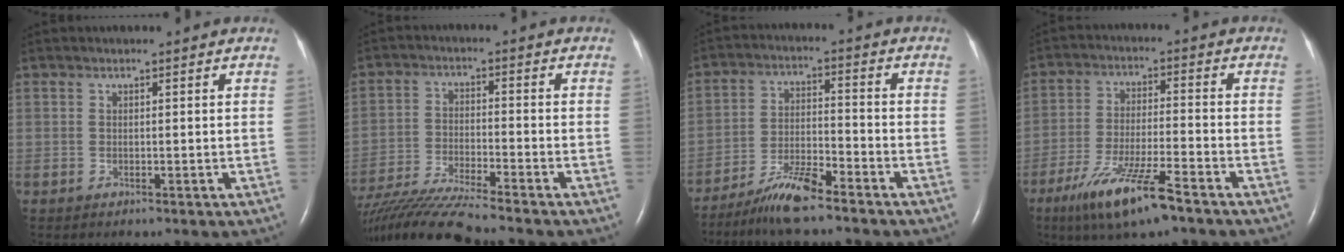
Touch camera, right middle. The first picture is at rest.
{"total": 12.0, "force": [-10.8, -1.6, 5.1], "torque": [-0.090, -0.027, -0.191]}
{"total": 7.9, "force": [-6.7, 0.2, 4.2], "torque": [-0.083, -0.018, -0.122]}
{"total": 11.4, "force": [-7.4, 1.0, 8.6], "torque": [-0.172, -0.028, -0.131]}